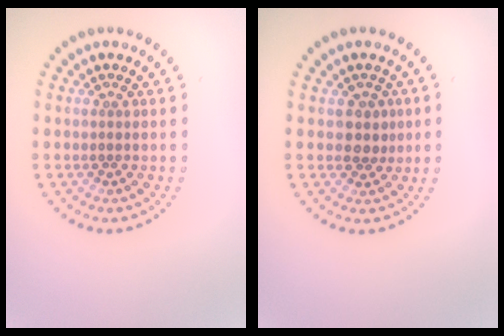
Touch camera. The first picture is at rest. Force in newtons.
{"total": 2.1, "press": 1.8, "slide": 1.0}